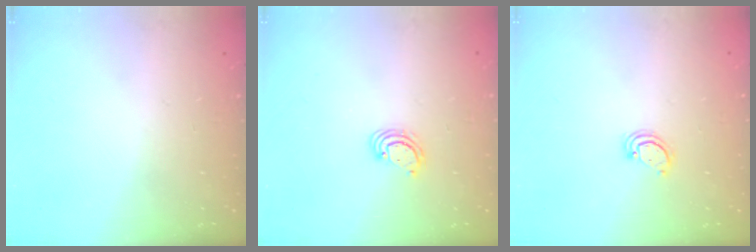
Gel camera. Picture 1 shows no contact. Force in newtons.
{"total": 2.5, "press": 2.5, "slide": 0.3}
{"total": 3.2, "press": 3.2, "slide": 0.3}